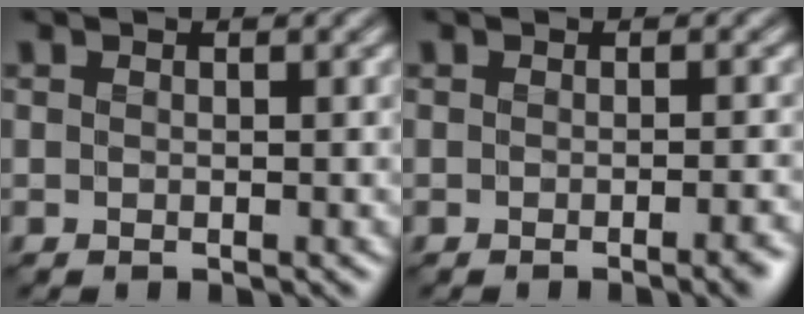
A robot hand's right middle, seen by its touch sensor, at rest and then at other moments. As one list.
[{"total": 2.5, "force": [-1.1, 0.7, 2.1], "torque": [-0.017, 0.001, -0.018]}]